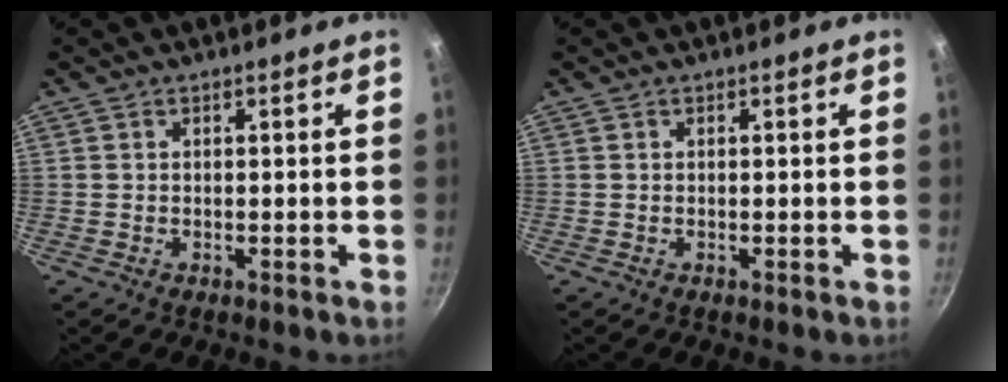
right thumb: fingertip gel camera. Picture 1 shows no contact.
{"total": 0.0}